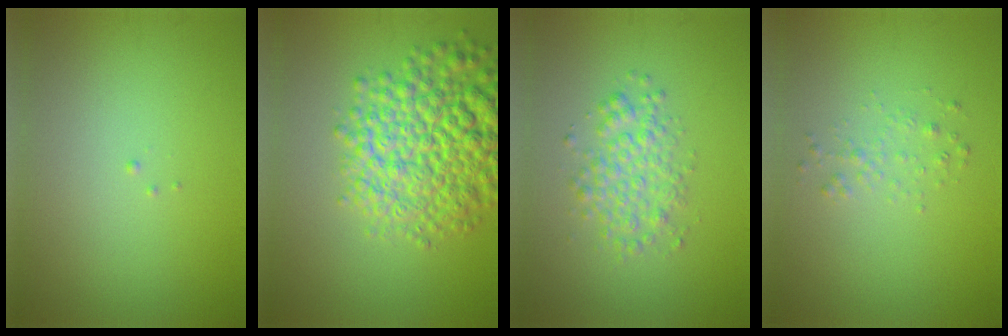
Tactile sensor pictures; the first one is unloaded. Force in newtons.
{"total": 9.2, "press": 9.2, "slide": 0.5}
{"total": 3.0, "press": 3.0, "slide": 0.1}
{"total": 1.1, "press": 1.1, "slide": 0.1}